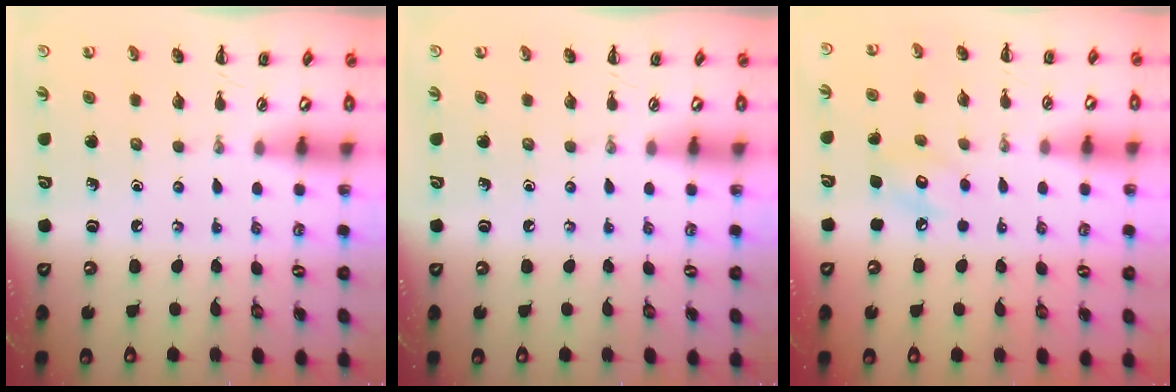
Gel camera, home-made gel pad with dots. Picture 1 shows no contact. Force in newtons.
{"total": 0.0}
{"total": 6.7, "press": 6.6, "slide": 1.1}